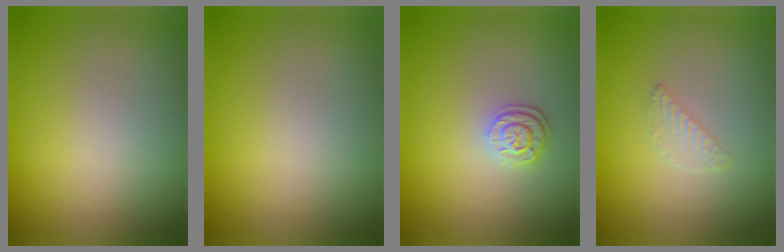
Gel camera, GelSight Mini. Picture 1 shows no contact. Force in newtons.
{"total": 0.0}
{"total": 2.3, "press": 1.8, "slide": 1.4}
{"total": 1.1, "press": 1.1, "slide": 0.1}